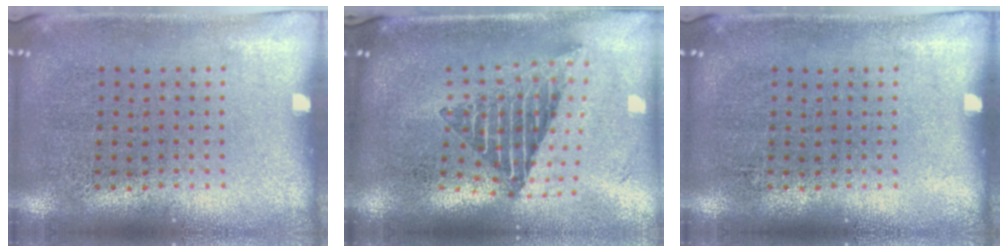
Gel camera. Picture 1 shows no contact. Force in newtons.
{"total": 2.3, "press": 1.6, "slide": 1.6}
{"total": 0.0}